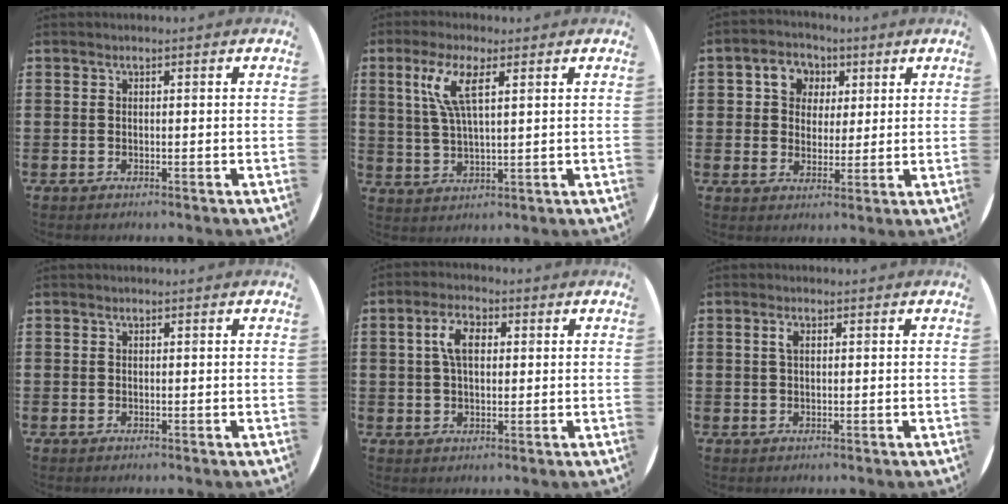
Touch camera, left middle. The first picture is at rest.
{"total": 6.7, "force": [3.4, 1.6, 5.5], "torque": [-0.120, 0.008, 0.057]}
{"total": 5.0, "force": [2.2, 4.3, 1.4], "torque": [-0.032, 0.010, 0.036]}
{"total": 0.0}
{"total": 5.2, "force": [1.5, 2.6, 4.2], "torque": [-0.081, 0.010, 0.023]}
{"total": 1.5, "force": [0.5, 0.7, 1.3], "torque": [-0.019, 0.003, 0.007]}